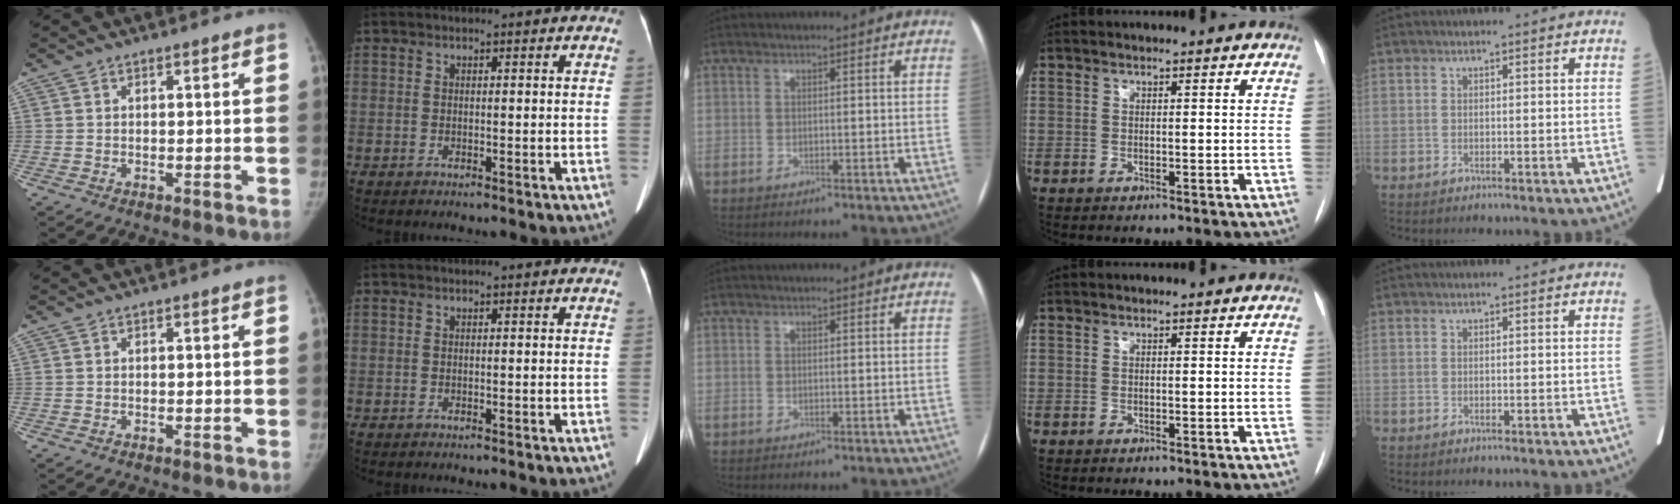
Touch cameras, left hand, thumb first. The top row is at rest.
{}